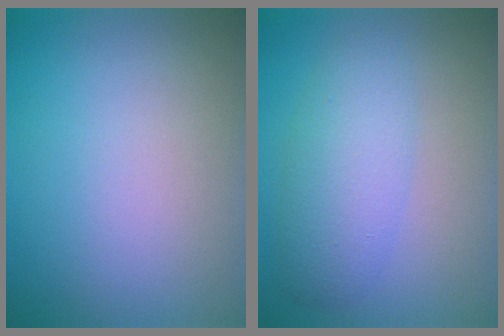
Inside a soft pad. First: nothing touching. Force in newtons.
{"total": 4.1, "press": 4.1, "slide": 0.1}